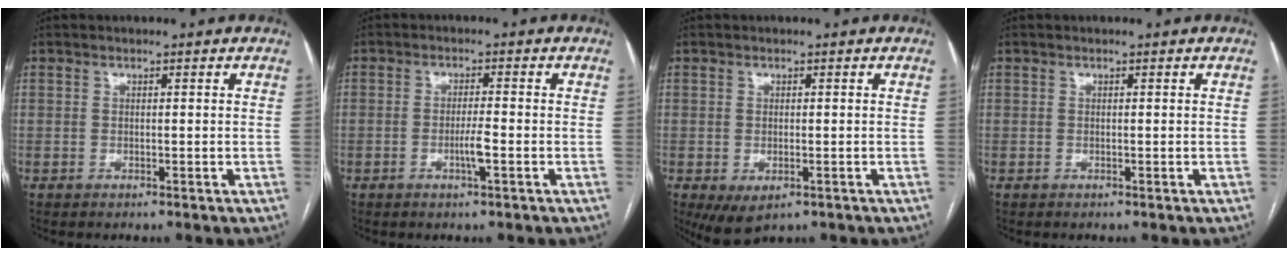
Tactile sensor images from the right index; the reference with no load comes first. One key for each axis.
{"total": 2.8, "fx": -1.0, "fy": 0.1, "fz": 2.7, "tx": -0.047, "ty": -0.001, "tz": -0.018}
{"total": 4.3, "fx": -1.8, "fy": 2.2, "fz": 3.2, "tx": -0.059, "ty": -0.011, "tz": -0.018}
{"total": 0.0}